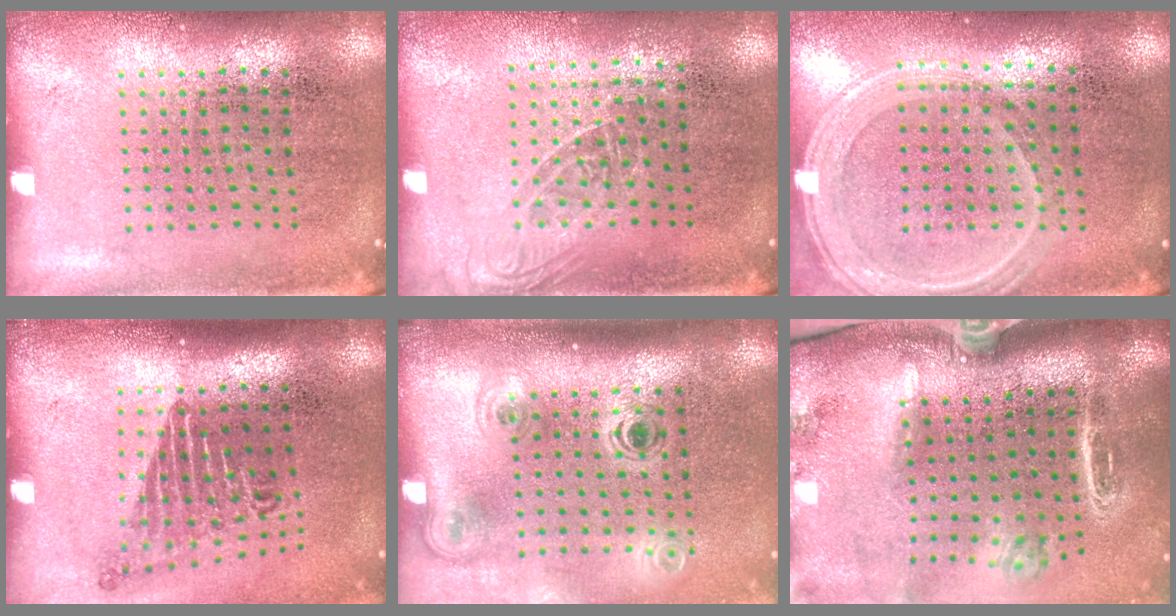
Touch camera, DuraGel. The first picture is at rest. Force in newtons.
{"total": 1.4, "press": 1.0, "slide": 0.9}
{"total": 1.3, "press": 1.2, "slide": 0.3}
{"total": 1.7, "press": 1.2, "slide": 1.3}
{"total": 2.1, "press": 1.4, "slide": 1.5}
{"total": 2.9, "press": 2.0, "slide": 2.1}